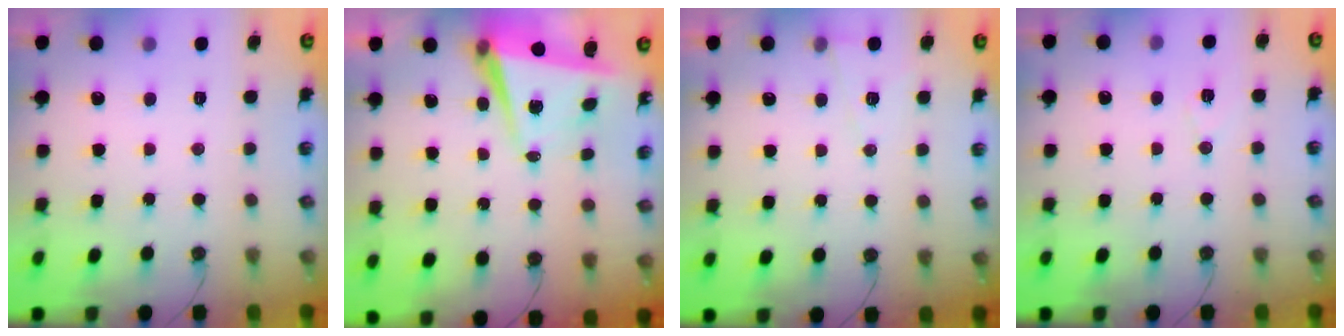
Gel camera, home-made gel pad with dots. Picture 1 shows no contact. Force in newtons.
{"total": 6.0, "press": 5.5, "slide": 2.5}
{"total": 6.4, "press": 4.6, "slide": 4.4}
{"total": 7.6, "press": 6.2, "slide": 4.4}